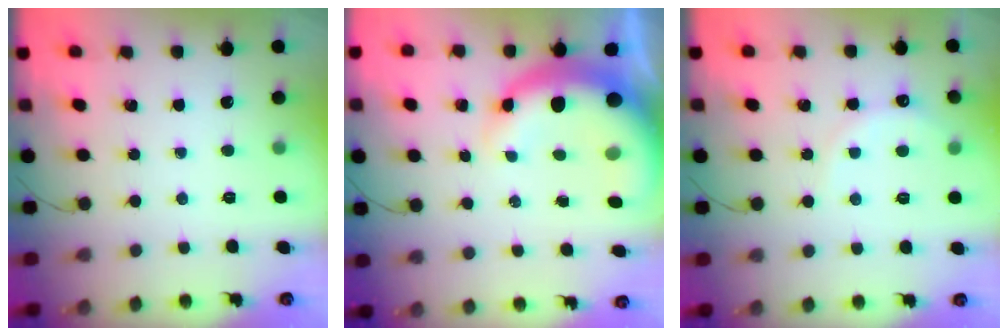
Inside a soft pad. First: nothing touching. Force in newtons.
{"total": 13.7, "press": 13.5, "slide": 2.6}
{"total": 7.2, "press": 7.0, "slide": 1.6}